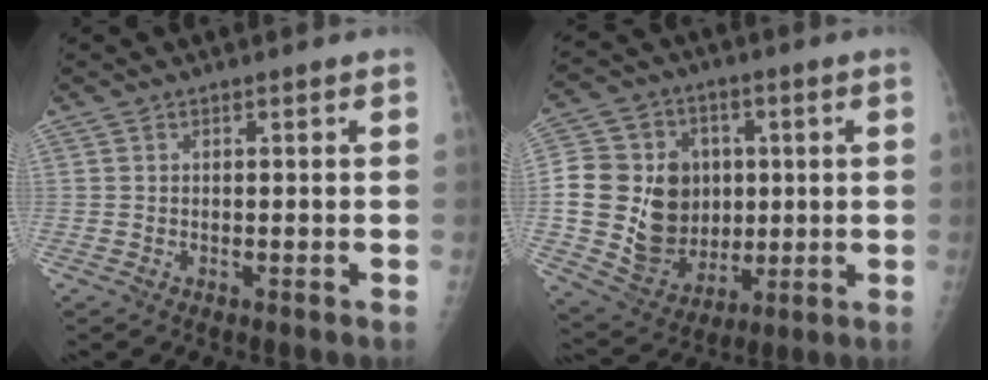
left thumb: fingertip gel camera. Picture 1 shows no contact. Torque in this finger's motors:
{"motor_torque": [1.74, 1.95, -0.13, 0.02, 0.44]}